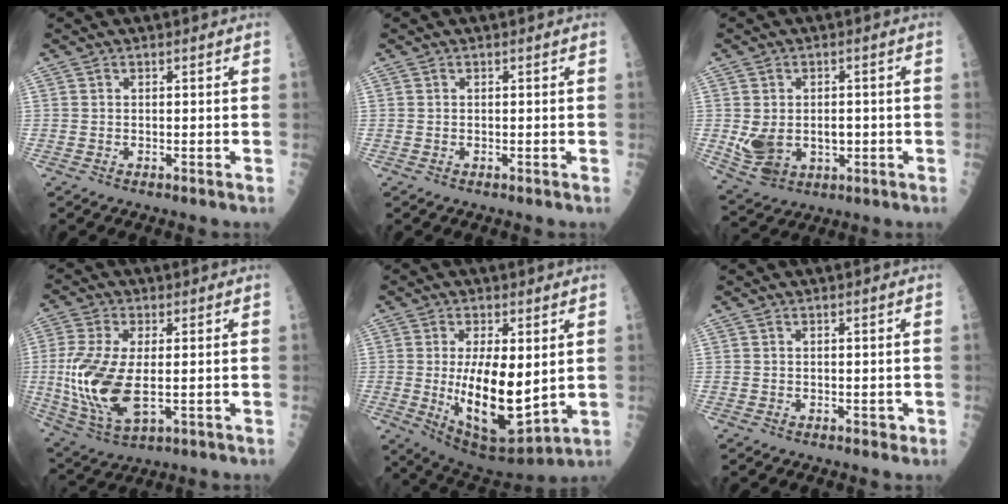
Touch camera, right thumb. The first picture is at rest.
{"total": 0.0}
{"total": 9.7, "force": [-1.0, 7.1, 6.5], "torque": [-0.096, 0.005, 0.004]}
{"total": 15.6, "force": [-0.9, 7.1, 13.8], "torque": [-0.311, -0.016, -0.005]}
{"total": 16.0, "force": [0.2, 6.6, 14.6], "torque": [-0.235, -0.032, 0.024]}
{"total": 0.7, "force": [-0.1, 0.5, 0.4], "torque": [0.003, 0.002, -0.003]}